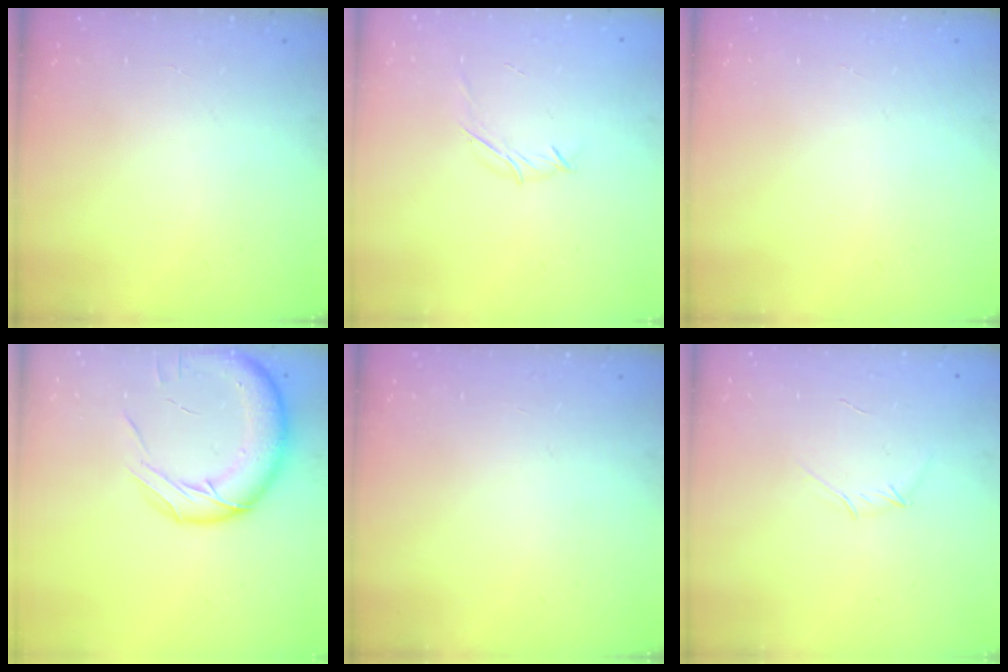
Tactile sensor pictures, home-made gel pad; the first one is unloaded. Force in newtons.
{"total": 3.9, "press": 3.8, "slide": 0.8}
{"total": 0.0}
{"total": 16.1, "press": 15.8, "slide": 3.0}
{"total": 0.0}
{"total": 3.5, "press": 3.4, "slide": 0.8}